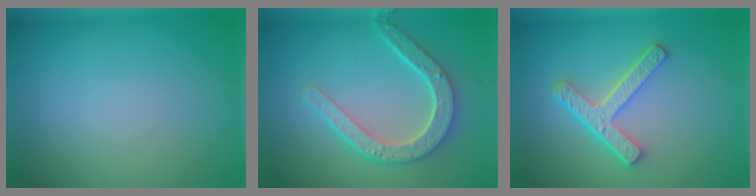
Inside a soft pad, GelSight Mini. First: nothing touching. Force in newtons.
{"total": 5.1, "press": 4.0, "slide": 3.2}
{"total": 4.4, "press": 3.3, "slide": 2.9}